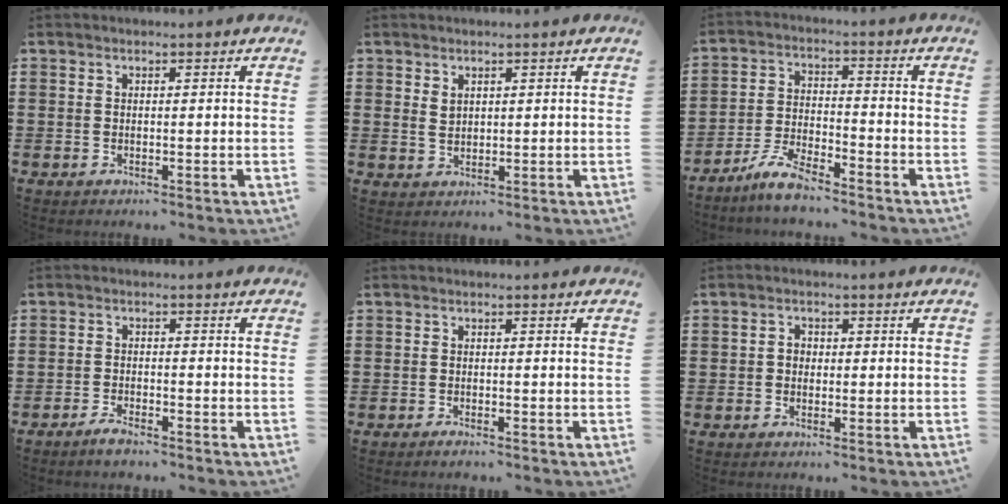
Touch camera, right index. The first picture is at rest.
{"total": 1.9, "force": [1.1, 1.2, 0.8], "torque": [-0.019, 0.005, 0.022]}
{"total": 5.9, "force": [-5.3, 0.9, 2.6], "torque": [-0.070, -0.003, -0.106]}
{"total": 2.1, "force": [-1.9, 0.3, 0.7], "torque": [-0.014, 0.005, -0.038]}
{"total": 0.9, "force": [-0.8, 0.2, 0.2], "torque": [-0.007, -0.002, -0.016]}
{"total": 1.5, "force": [-0.3, 1.2, 0.7], "torque": [-0.015, 0.005, -0.008]}